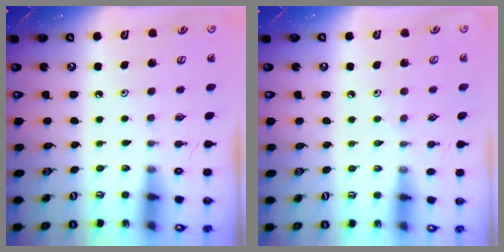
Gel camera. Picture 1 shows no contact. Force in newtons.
{"total": 2.6, "press": 2.5, "slide": 0.6}